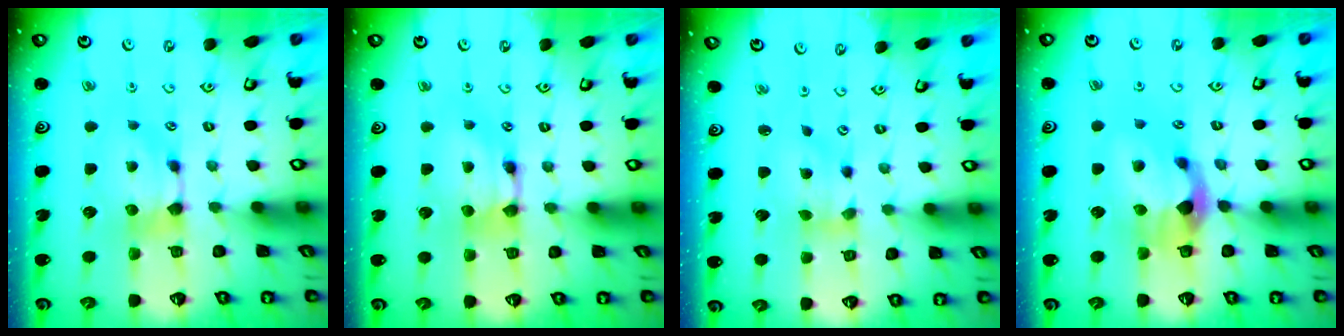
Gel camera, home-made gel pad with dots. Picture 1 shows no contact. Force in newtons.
{"total": 2.3, "press": 2.3, "slide": 0.0}
{"total": 1.7, "press": 1.0, "slide": 1.3}
{"total": 4.9, "press": 4.4, "slide": 2.0}